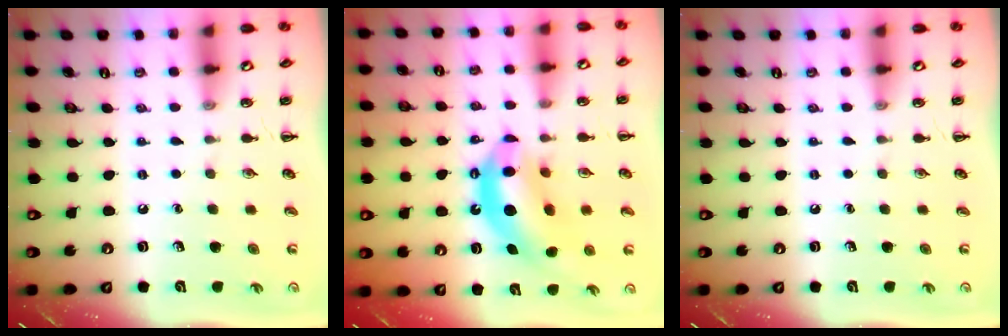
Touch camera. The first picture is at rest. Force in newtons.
{"total": 13.2, "press": 12.8, "slide": 3.5}
{"total": 0.0}